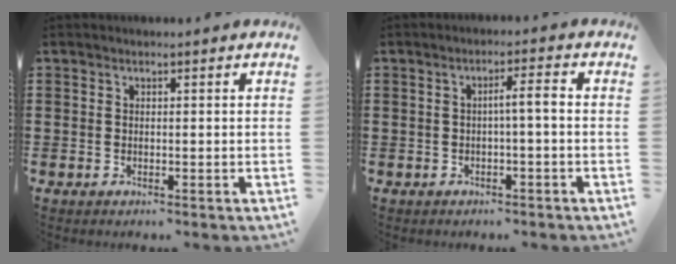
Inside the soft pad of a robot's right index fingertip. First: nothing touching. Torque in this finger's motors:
{"motor_torque": [0.72, -0.46, 0.13, 0.08]}